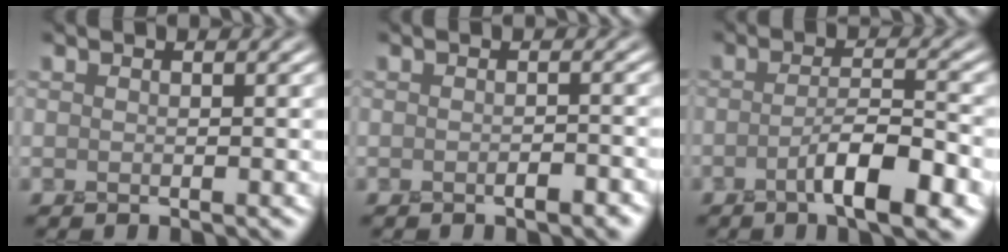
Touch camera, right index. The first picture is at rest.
{"total": 1.4, "force": [-0.6, 0.5, 1.2], "torque": [-0.014, 0.002, -0.010]}
{"total": 5.3, "force": [-2.0, 1.1, 4.8], "torque": [-0.077, 0.009, -0.037]}